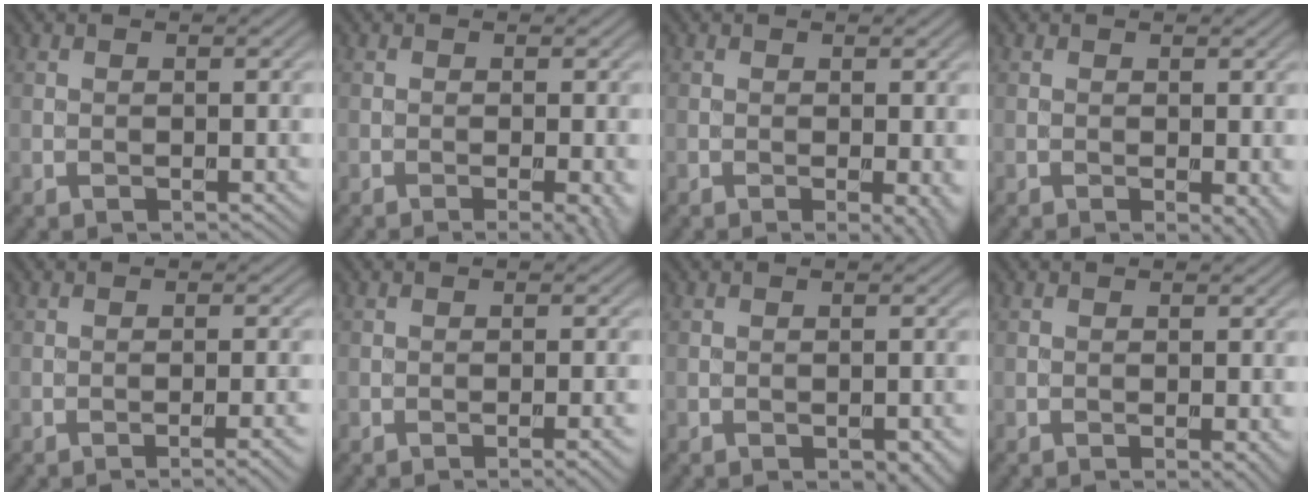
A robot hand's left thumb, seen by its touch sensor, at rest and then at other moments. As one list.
[{"total": 2.8, "force": [-1.0, 0.4, 2.6], "torque": [-0.037, -0.001, -0.016]}, {"total": 2.3, "force": [-0.5, 0.4, 2.2], "torque": [-0.030, -0.007, -0.008]}, {"total": 2.0, "force": [-0.4, 0.7, 1.9], "torque": [-0.022, -0.008, -0.005]}, {"total": 3.1, "force": [-1.6, 0.5, 2.6], "torque": [-0.032, 0.009, -0.029]}, {"total": 2.5, "force": [-1.2, 0.5, 2.1], "torque": [-0.024, 0.006, -0.022]}, {"total": 2.8, "force": [-1.6, 1.2, 2.0], "torque": [-0.023, -0.002, -0.014]}, {"total": 1.1, "force": [-0.4, 0.1, 1.1], "torque": [-0.016, -0.004, -0.007]}]